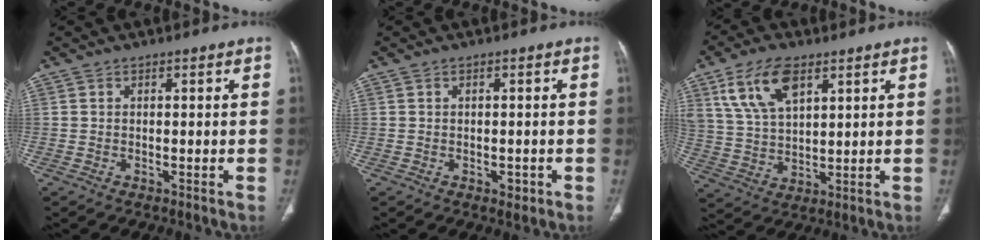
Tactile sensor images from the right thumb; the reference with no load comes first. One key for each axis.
{"total": 1.8, "fx": -0.6, "fy": 1.1, "fz": 1.2, "tx": -0.008, "ty": 0.001, "tz": -0.004}
{"total": 11.6, "fx": 6.0, "fy": 5.9, "fz": 8.0, "tx": -0.150, "ty": -0.015, "tz": 0.125}